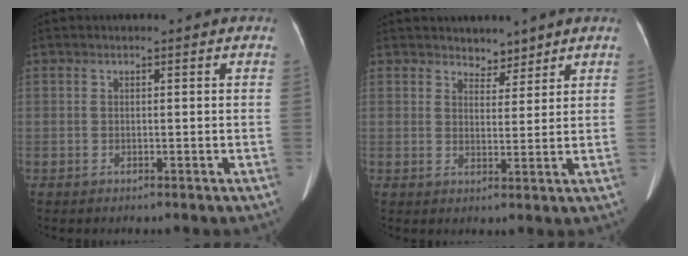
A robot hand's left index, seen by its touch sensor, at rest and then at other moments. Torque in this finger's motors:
{"motor_torque": [0.02, -0.22, -0.20, -0.06]}